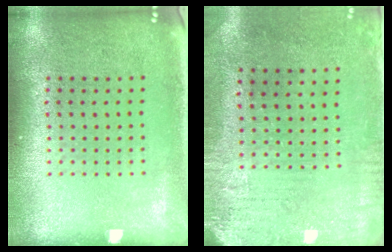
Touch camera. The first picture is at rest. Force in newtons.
{"total": 3.1, "press": 2.5, "slide": 1.9}